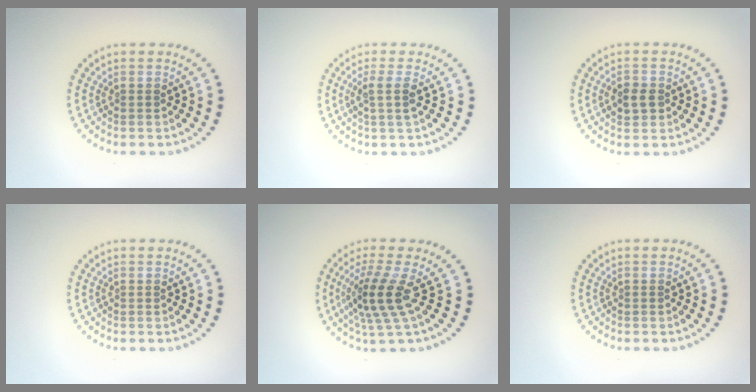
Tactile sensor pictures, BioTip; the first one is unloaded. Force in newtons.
{"total": 1.9, "press": 1.5, "slide": 1.1}
{"total": 2.1, "press": 2.1, "slide": 0.2}
{"total": 0.0}
{"total": 4.1, "press": 2.9, "slide": 2.8}
{"total": 0.0}